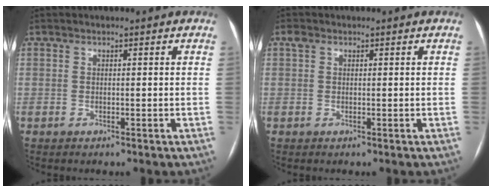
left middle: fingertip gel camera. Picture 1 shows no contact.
{"total": 1.0, "force": [0.5, 0.8, 0.4], "torque": [-0.010, 0.014, 0.009]}